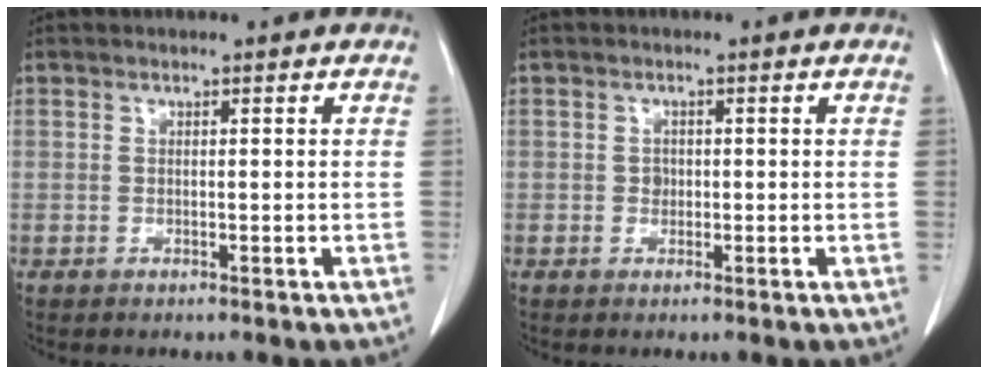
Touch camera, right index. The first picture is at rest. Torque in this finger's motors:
{"motor_torque": [0.14, 0.00, 0.00, 0.02]}